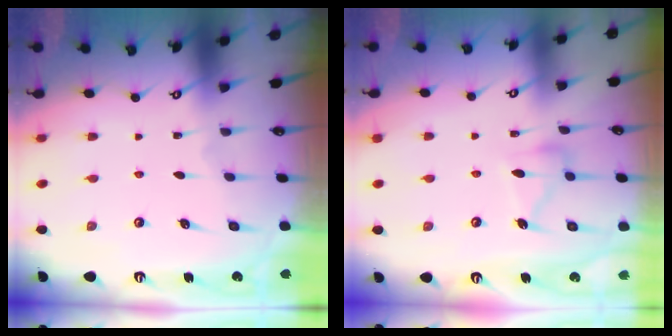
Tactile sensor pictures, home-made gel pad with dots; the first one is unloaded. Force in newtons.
{"total": 10.8, "press": 10.8, "slide": 0.6}